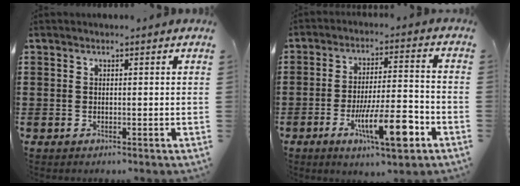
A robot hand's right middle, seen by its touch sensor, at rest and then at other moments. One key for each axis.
{"total": 11.5, "fx": -4.9, "fy": 2.9, "fz": 9.9, "tx": -0.171, "ty": 0.005, "tz": -0.082}